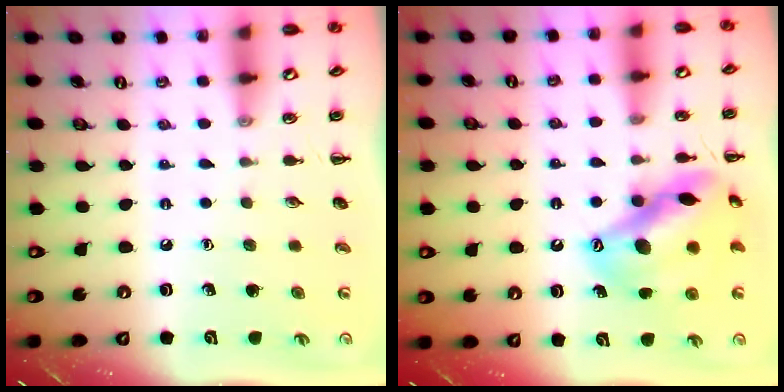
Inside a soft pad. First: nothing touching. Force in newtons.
{"total": 16.1, "press": 15.5, "slide": 4.3}